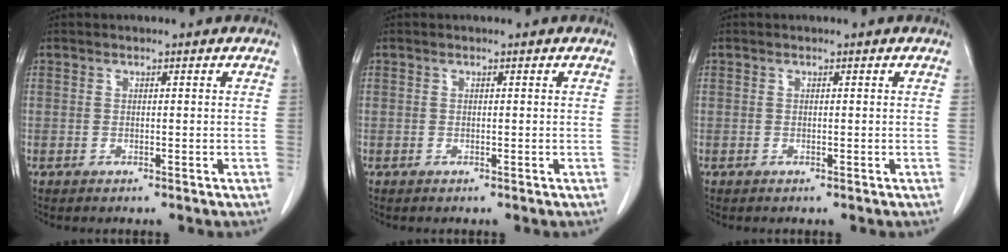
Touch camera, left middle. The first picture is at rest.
{"total": 0.0}
{"total": 0.0}